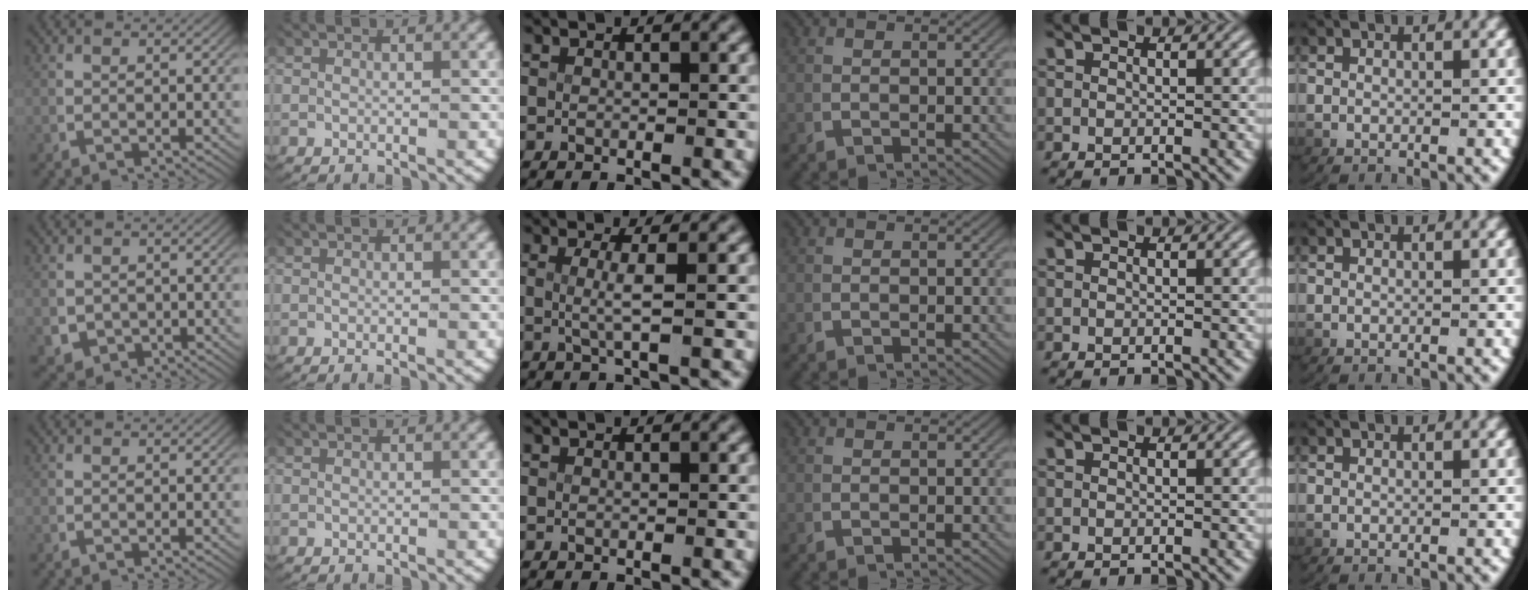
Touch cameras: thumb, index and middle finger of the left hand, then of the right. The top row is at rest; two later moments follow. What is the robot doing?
{"motion": "lift_and_place", "object": "paper towel"}